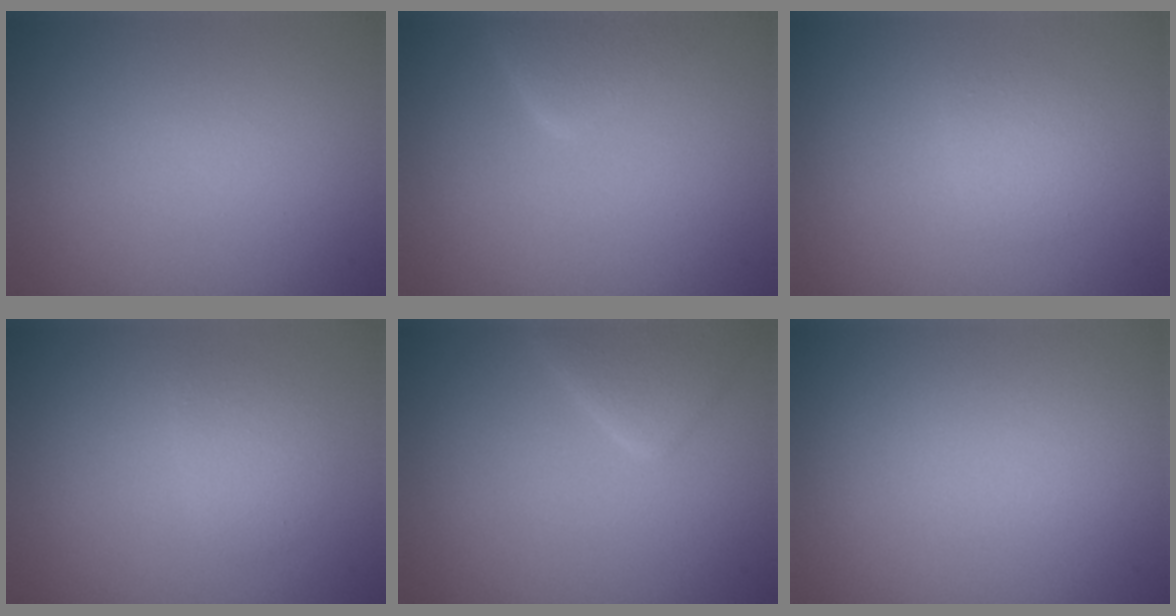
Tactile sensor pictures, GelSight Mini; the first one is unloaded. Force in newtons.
{"total": 3.3, "press": 3.3, "slide": 0.4}
{"total": 1.4, "press": 1.4, "slide": 0.0}
{"total": 1.6, "press": 1.6, "slide": 0.1}
{"total": 2.6, "press": 2.6, "slide": 0.1}
{"total": 0.0}